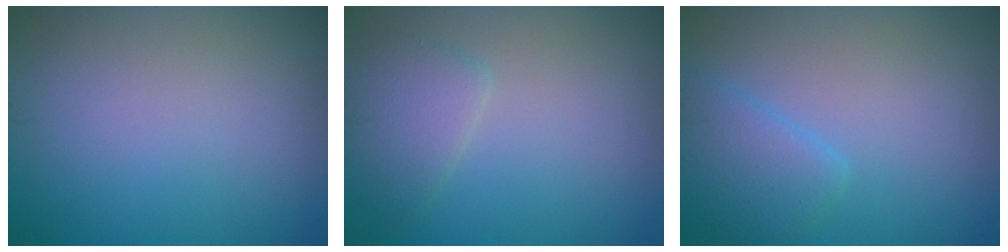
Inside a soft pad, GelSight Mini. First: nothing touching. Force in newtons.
{"total": 2.5, "press": 2.5, "slide": 0.2}
{"total": 2.9, "press": 2.9, "slide": 0.1}